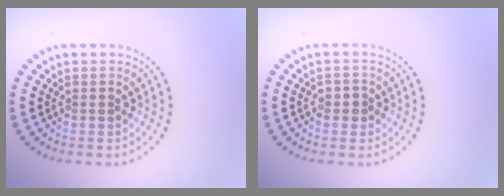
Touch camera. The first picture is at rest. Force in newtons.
{"total": 1.1, "press": 1.1, "slide": 0.3}